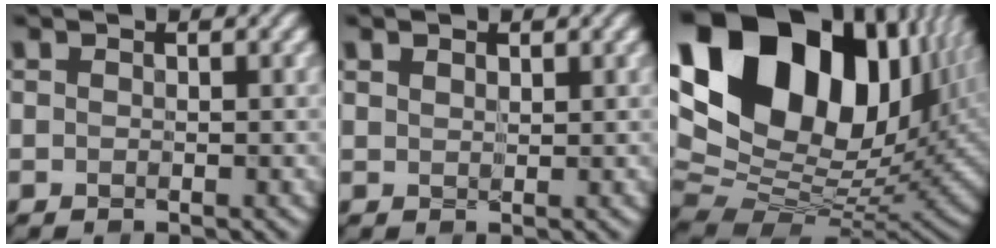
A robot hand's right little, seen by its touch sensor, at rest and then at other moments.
{"total": 1.0, "force": [0.6, 0.6, 0.6], "torque": [-0.012, 0.002, 0.013]}
{"total": 21.0, "force": [7.8, 13.4, 14.2], "torque": [-0.302, 0.043, 0.141]}